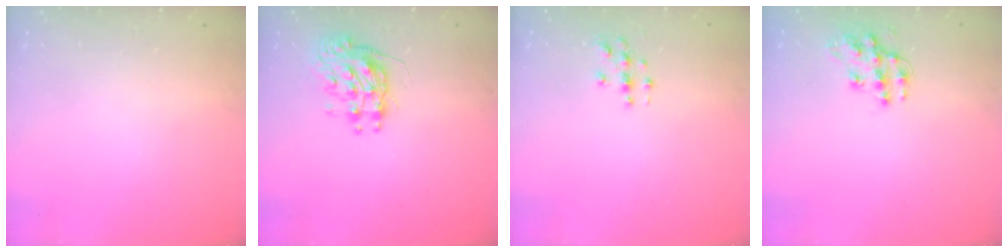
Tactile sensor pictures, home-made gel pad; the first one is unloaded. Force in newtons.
{"total": 9.6, "press": 9.6, "slide": 0.4}
{"total": 2.8, "press": 2.8, "slide": 0.3}
{"total": 12.2, "press": 12.2, "slide": 0.9}